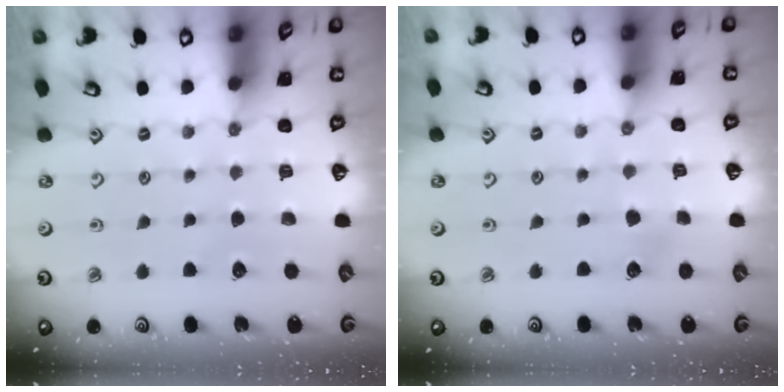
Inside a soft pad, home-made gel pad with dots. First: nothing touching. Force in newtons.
{"total": 2.7, "press": 2.7, "slide": 0.4}